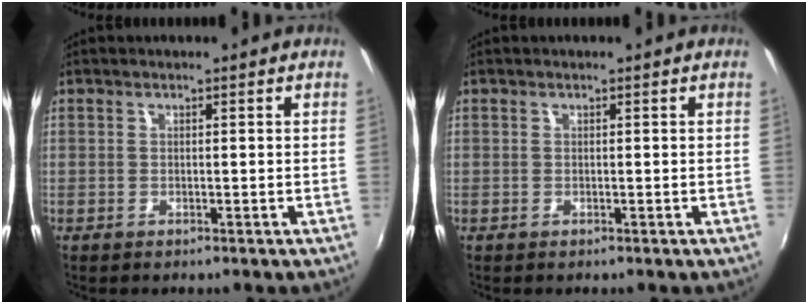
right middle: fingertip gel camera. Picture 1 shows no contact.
{"total": 0.0}